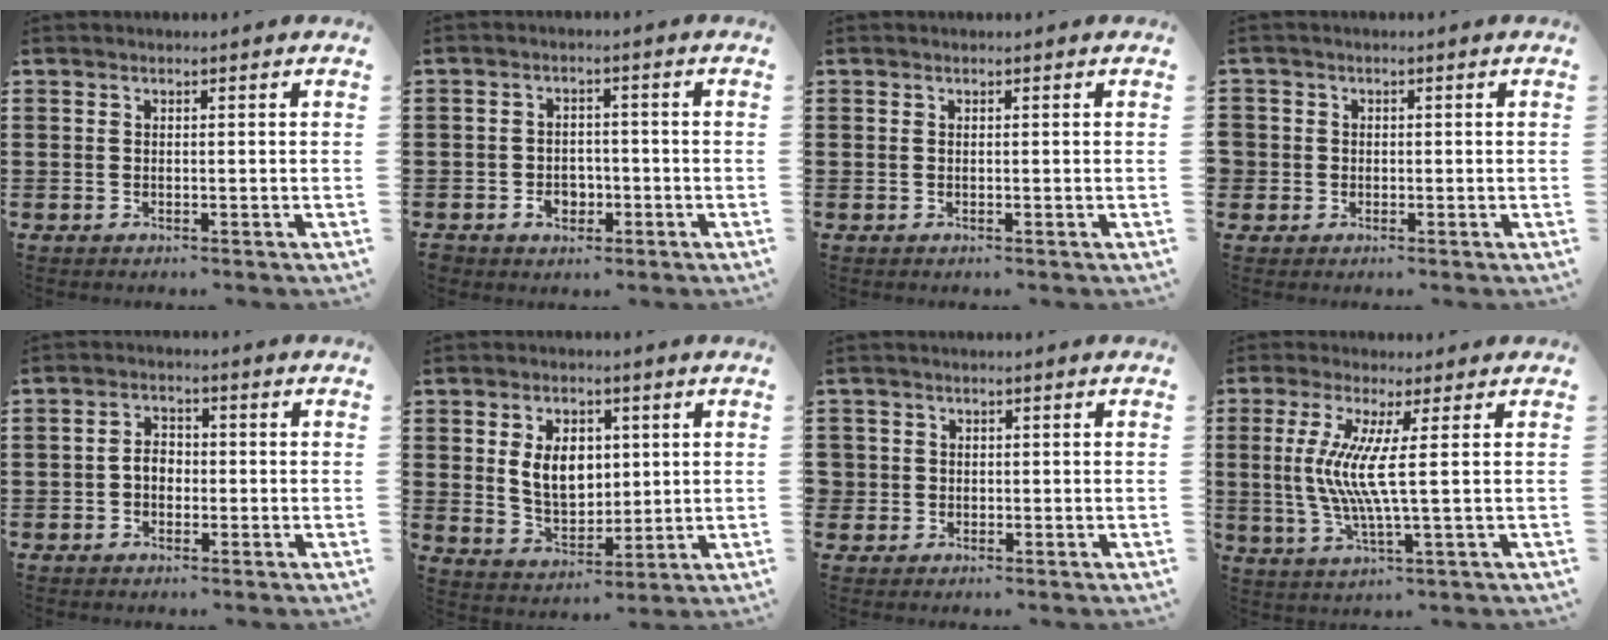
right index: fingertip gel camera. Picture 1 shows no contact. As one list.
[{"total": 3.2, "force": [-1.4, 2.5, 1.2], "torque": [-0.027, 0.006, -0.030]}, {"total": 0.0}, {"total": 1.6, "force": [-0.4, 1.5, 0.0], "torque": [-0.005, 0.006, -0.010]}, {"total": 2.9, "force": [-0.6, 2.0, 2.0], "torque": [-0.049, 0.002, -0.015]}, {"total": 7.5, "force": [1.5, 5.0, 5.3], "torque": [-0.092, 0.006, 0.023]}, {"total": 1.6, "force": [-0.2, 1.6, 0.0], "torque": [-0.006, 0.008, -0.007]}, {"total": 8.3, "force": [0.9, -0.1, 8.3], "torque": [-0.184, -0.024, 0.006]}]